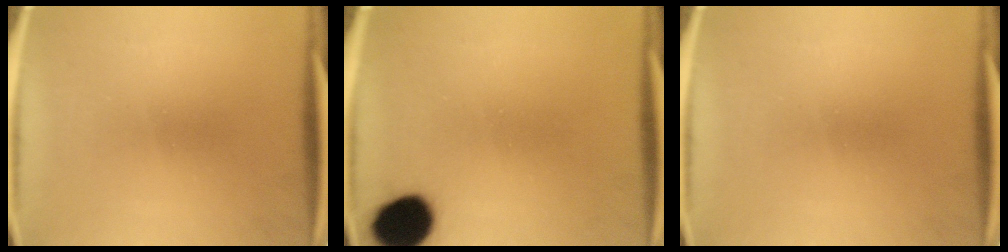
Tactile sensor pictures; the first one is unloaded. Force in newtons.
{"total": 11.7}
{"total": 0.0}